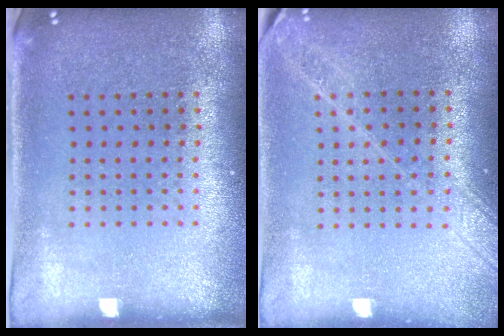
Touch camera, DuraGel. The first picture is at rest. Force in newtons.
{"total": 1.7, "press": 1.4, "slide": 0.9}